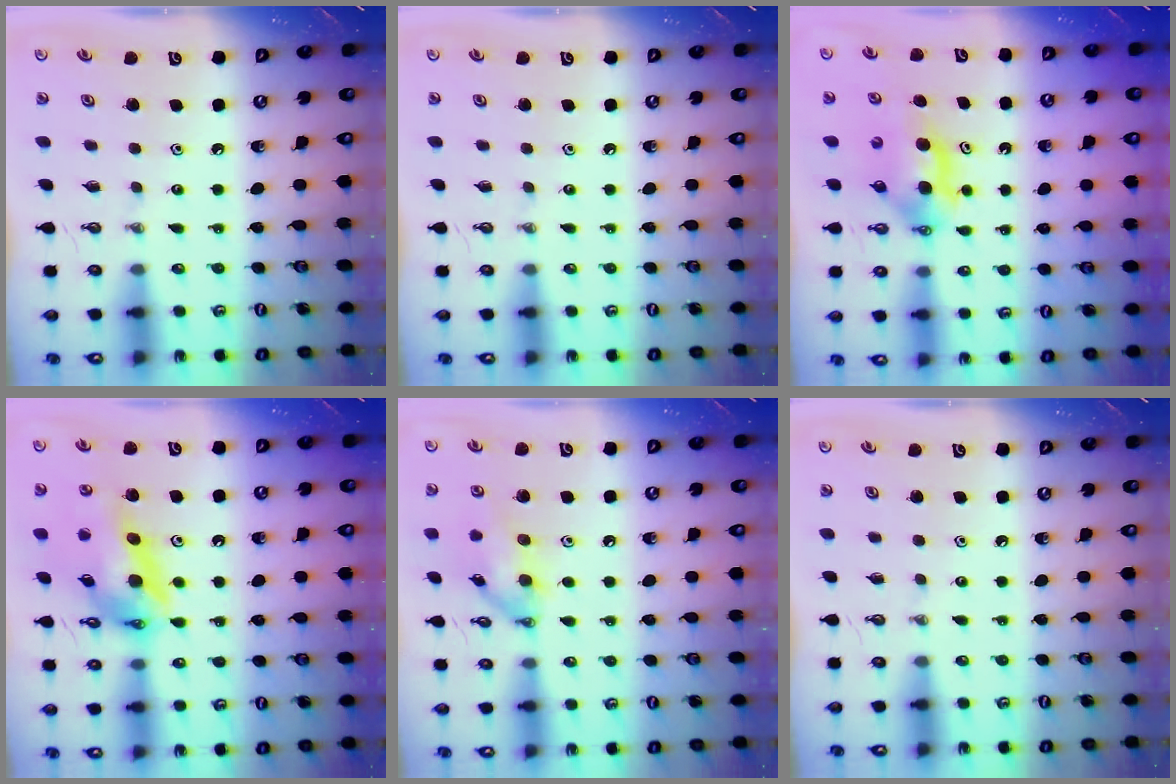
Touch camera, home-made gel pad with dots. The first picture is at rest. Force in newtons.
{"total": 0.0}
{"total": 6.8, "press": 5.9, "slide": 3.2}
{"total": 16.2, "press": 16.1, "slide": 1.7}
{"total": 13.3, "press": 13.2, "slide": 0.8}
{"total": 0.0}